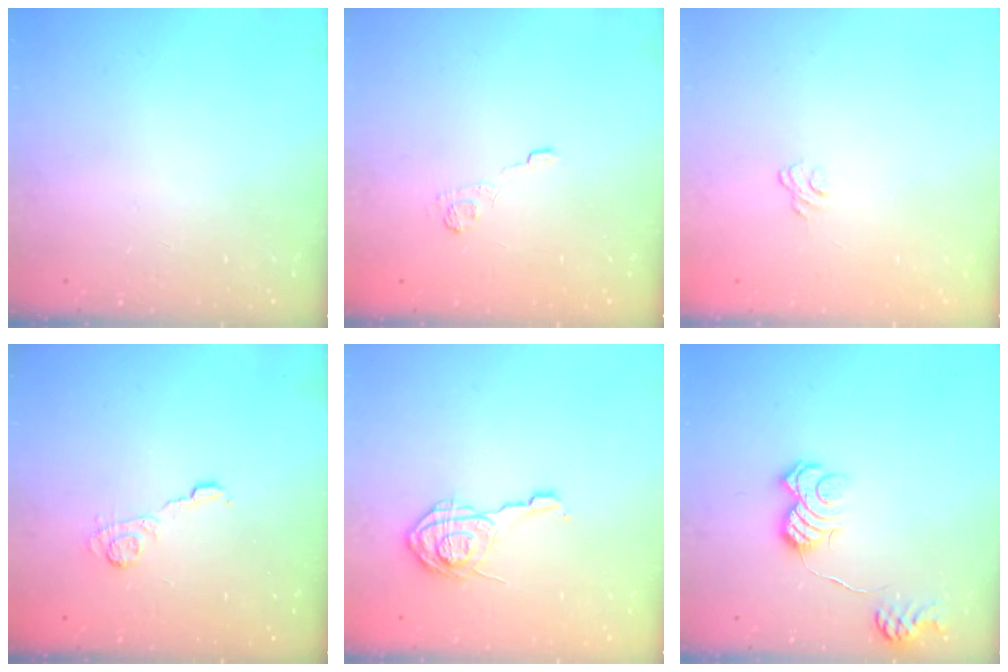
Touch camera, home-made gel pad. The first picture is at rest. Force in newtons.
{"total": 8.5, "press": 8.4, "slide": 1.5}
{"total": 3.7, "press": 3.5, "slide": 1.2}
{"total": 5.2, "press": 5.2, "slide": 0.4}
{"total": 12.7, "press": 12.7, "slide": 1.0}
{"total": 11.1, "press": 11.0, "slide": 1.0}